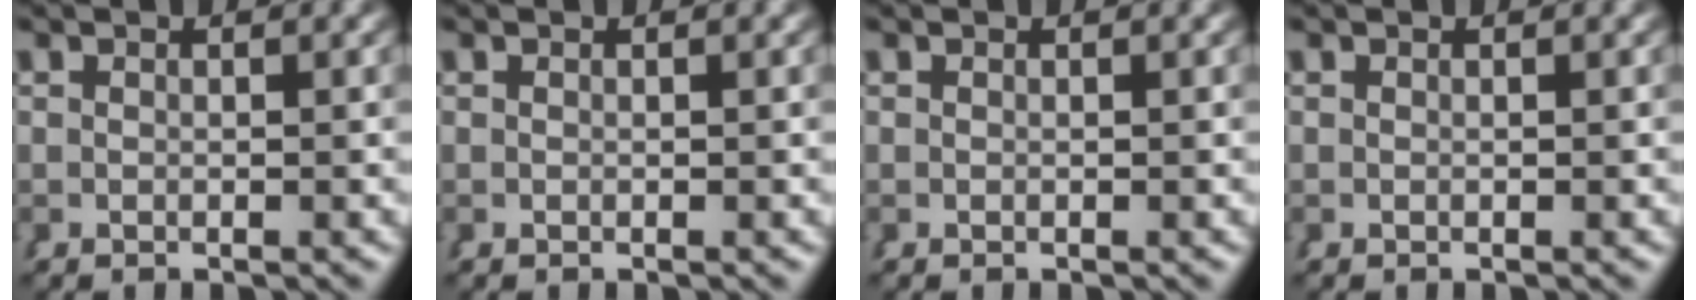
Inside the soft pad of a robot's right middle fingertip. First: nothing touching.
{"total": 0.0}
{"total": 0.0}
{"total": 0.0}